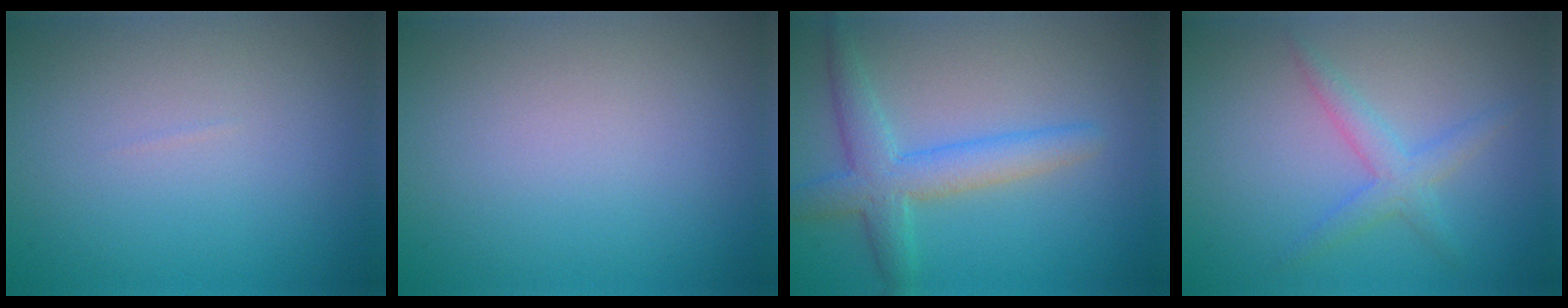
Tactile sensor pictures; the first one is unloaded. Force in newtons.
{"total": 0.0}
{"total": 4.3, "press": 4.3, "slide": 0.1}
{"total": 2.4, "press": 2.4, "slide": 0.1}